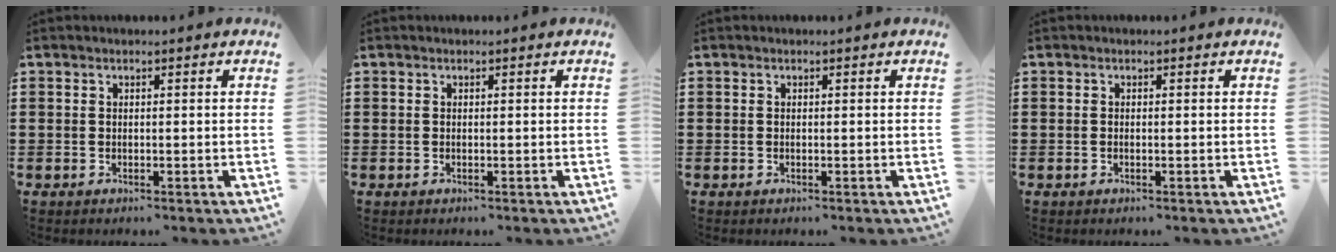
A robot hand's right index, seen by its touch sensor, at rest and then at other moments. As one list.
[{"total": 0.0}, {"total": 0.0}, {"total": 0.0}]